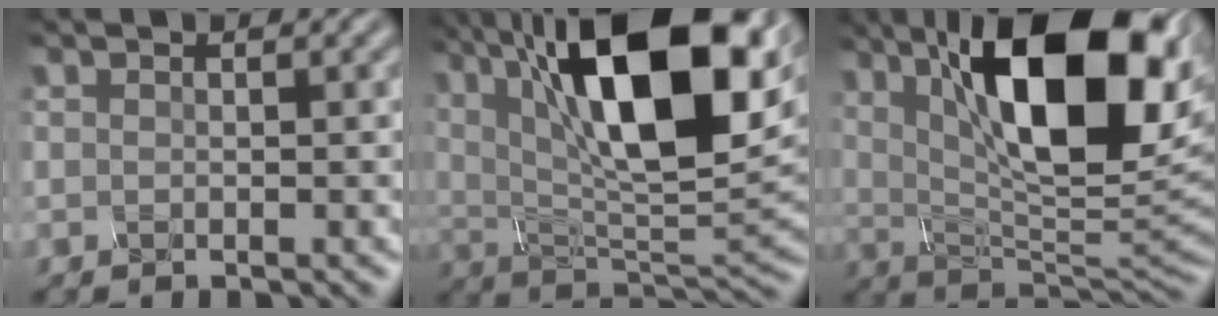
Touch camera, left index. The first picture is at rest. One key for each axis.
{"total": 17.1, "fx": 7.2, "fy": 6.2, "fz": 14.2, "tx": -0.235, "ty": 0.013, "tz": 0.119}
{"total": 15.2, "fx": 5.6, "fy": 5.3, "fz": 13.1, "tx": -0.193, "ty": 0.007, "tz": 0.087}